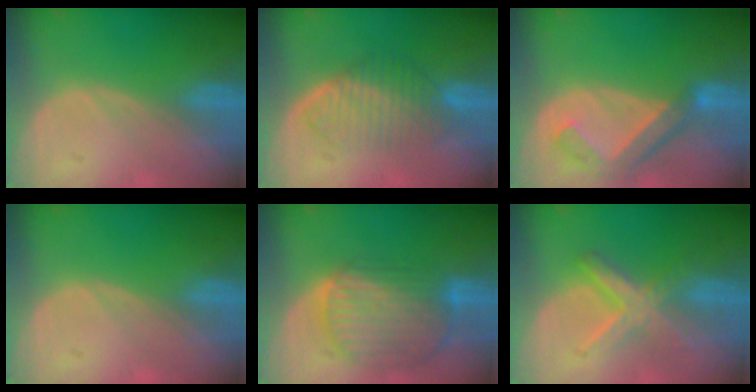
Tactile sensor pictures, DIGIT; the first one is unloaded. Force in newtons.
{"total": 6.5, "press": 6.3, "slide": 1.6}
{"total": 6.4, "press": 5.8, "slide": 2.7}
{"total": 0.0}
{"total": 10.4, "press": 8.7, "slide": 5.6}
{"total": 5.9, "press": 5.9, "slide": 0.2}